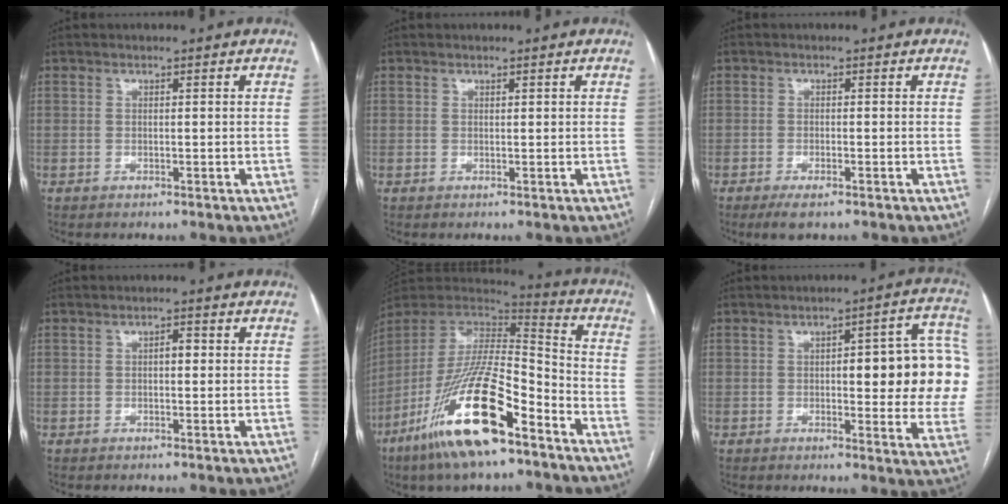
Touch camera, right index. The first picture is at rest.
{"total": 0.0}
{"total": 3.0, "force": [-2.0, 0.6, 2.1], "torque": [-0.041, -0.005, -0.032]}
{"total": 1.6, "force": [0.1, 0.7, 1.4], "torque": [-0.019, 0.006, 0.000]}
{"total": 22.5, "force": [-13.4, 4.7, 17.4], "torque": [-0.345, -0.036, -0.247]}
{"total": 16.1, "force": [1.1, 4.3, 15.5], "torque": [-0.154, 0.028, 0.014]}